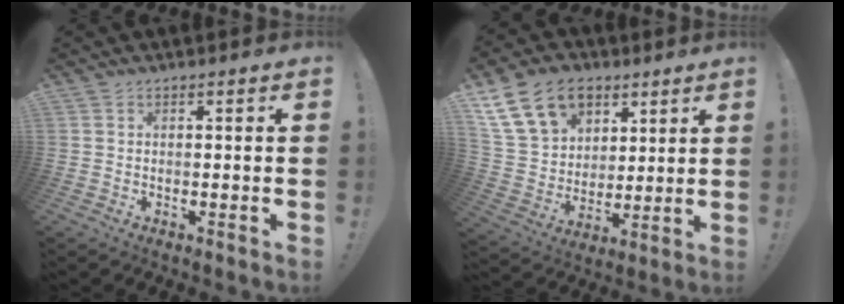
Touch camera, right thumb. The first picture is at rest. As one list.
[{"total": 18.3, "force": [9.2, 13.1, 8.9], "torque": [-0.142, -0.039, 0.181]}]